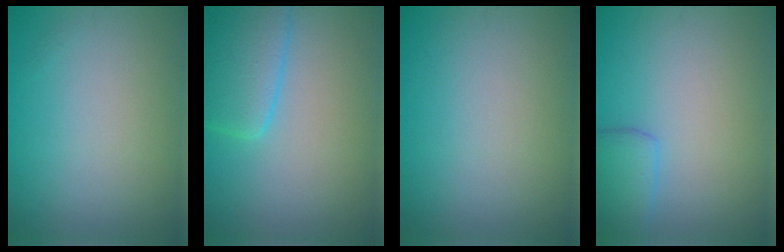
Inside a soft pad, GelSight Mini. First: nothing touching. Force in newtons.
{"total": 5.4, "press": 5.4, "slide": 0.3}
{"total": 0.0}
{"total": 2.5, "press": 2.5, "slide": 0.2}